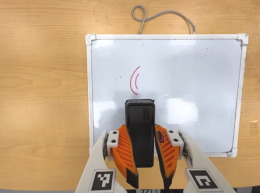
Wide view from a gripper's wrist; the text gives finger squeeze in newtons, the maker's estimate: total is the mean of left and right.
{"total": 11.5, "left": 7.4, "right": 15.5}